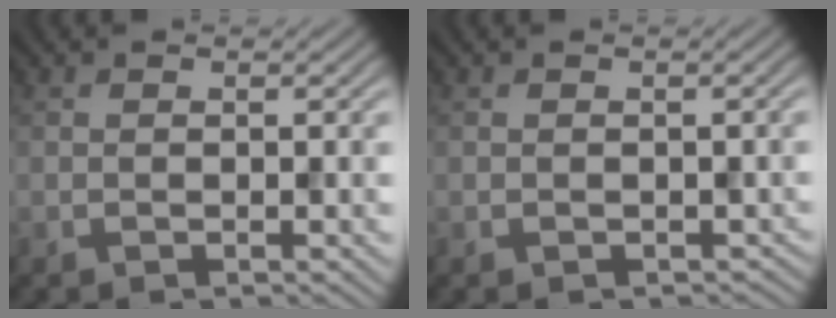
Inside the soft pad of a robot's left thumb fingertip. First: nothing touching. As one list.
[{"total": 0.8, "force": [-0.3, 0.6, 0.3], "torque": [-0.007, -0.008, -0.004]}]